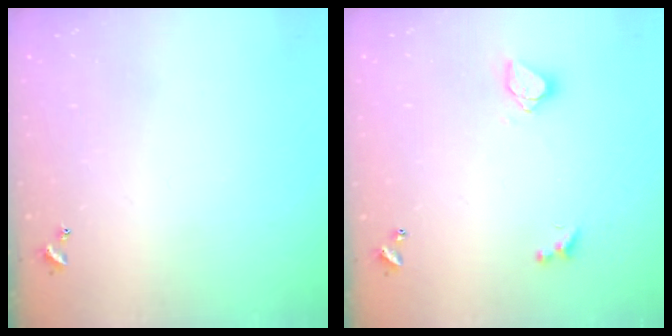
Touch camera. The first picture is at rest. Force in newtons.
{"total": 1.6, "press": 1.5, "slide": 0.5}